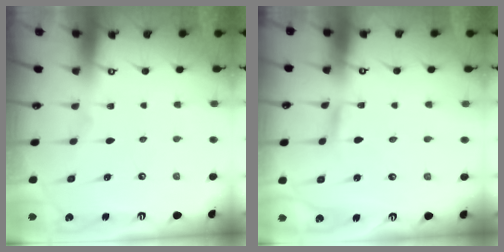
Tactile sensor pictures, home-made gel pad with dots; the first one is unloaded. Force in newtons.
{"total": 2.6, "press": 2.6, "slide": 0.1}